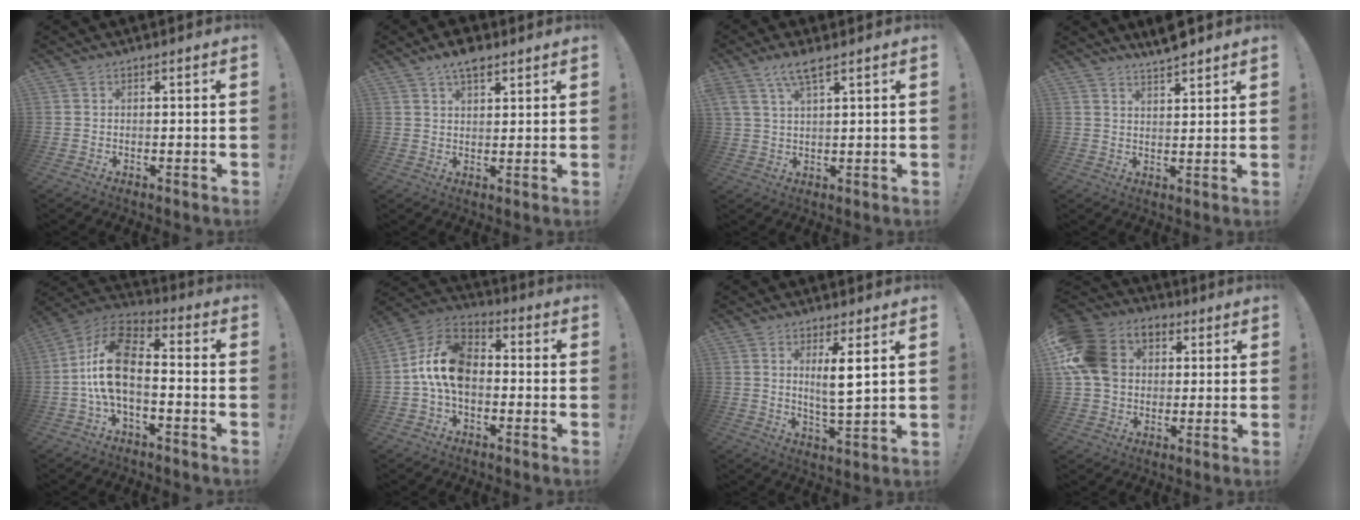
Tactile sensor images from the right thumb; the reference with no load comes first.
{"total": 6.0, "force": [4.3, 2.5, 3.4], "torque": [-0.047, -0.022, 0.075]}
{"total": 5.9, "force": [4.1, 1.3, 4.0], "torque": [-0.076, -0.014, 0.076]}
{"total": 5.0, "force": [4.6, 0.7, 1.9], "torque": [-0.027, -0.030, 0.079]}
{"total": 15.2, "force": [-1.4, 8.2, 12.7], "torque": [-0.246, 0.019, -0.019]}
{"total": 14.4, "force": [-0.8, 9.6, 10.8], "torque": [-0.196, 0.022, -0.014]}
{"total": 7.0, "force": [2.7, 0.7, 6.4], "torque": [-0.107, -0.014, 0.041]}
{"total": 16.6, "force": [3.7, 13.1, 9.6], "torque": [-0.166, -0.004, 0.073]}